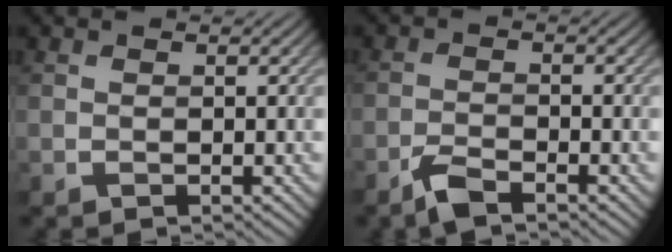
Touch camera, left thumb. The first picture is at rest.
{"total": 3.2, "force": [-2.5, 0.8, 1.9], "torque": [-0.043, -0.001, -0.056]}